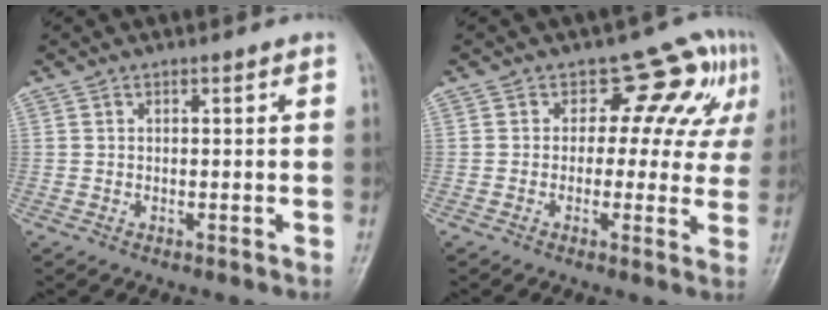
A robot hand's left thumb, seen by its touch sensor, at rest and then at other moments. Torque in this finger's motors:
{"motor_torque": [-0.11, 0.45, -0.07, -0.09, 0.08]}